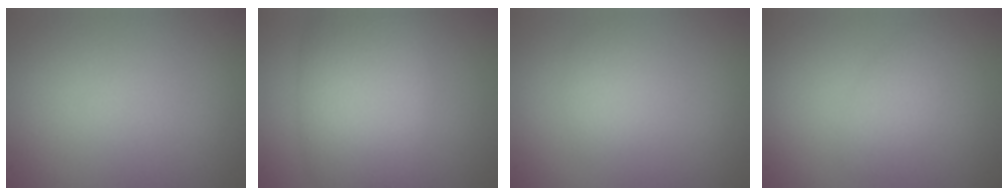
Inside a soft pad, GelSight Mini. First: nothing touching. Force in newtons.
{"total": 7.9, "press": 7.9, "slide": 0.2}
{"total": 1.2, "press": 1.2, "slide": 0.1}
{"total": 1.7, "press": 1.7, "slide": 0.1}